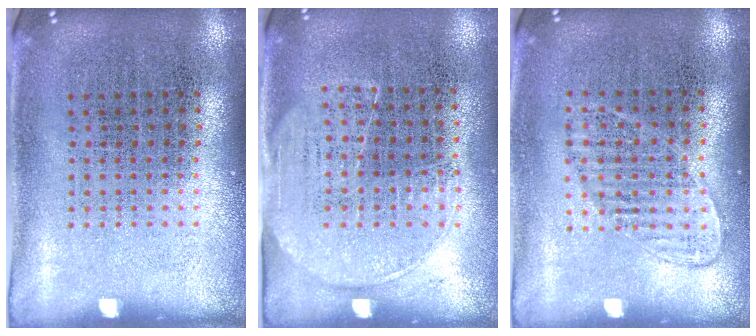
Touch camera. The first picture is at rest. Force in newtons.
{"total": 1.5, "press": 1.2, "slide": 0.9}
{"total": 1.1, "press": 1.0, "slide": 0.5}